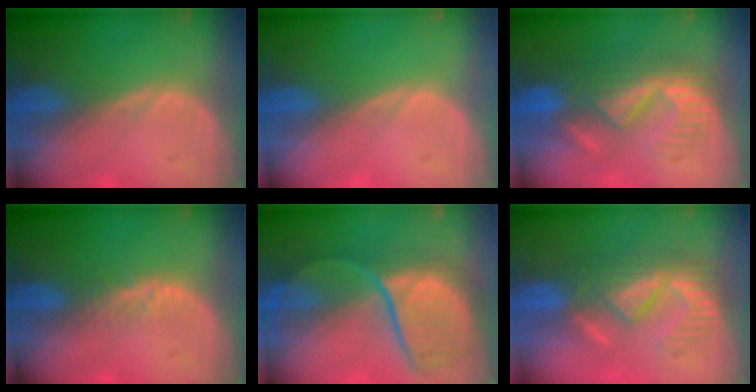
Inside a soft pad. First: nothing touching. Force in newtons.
{"total": 0.0}
{"total": 8.7, "press": 8.2, "slide": 3.0}
{"total": 2.1, "press": 2.1, "slide": 0.2}
{"total": 9.8, "press": 9.1, "slide": 3.4}
{"total": 8.9, "press": 7.9, "slide": 4.1}